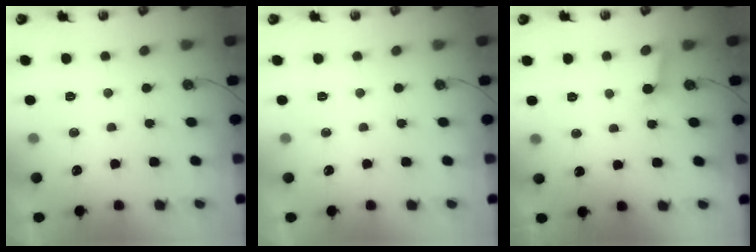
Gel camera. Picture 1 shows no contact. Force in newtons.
{"total": 0.0}
{"total": 3.3, "press": 3.3, "slide": 0.3}